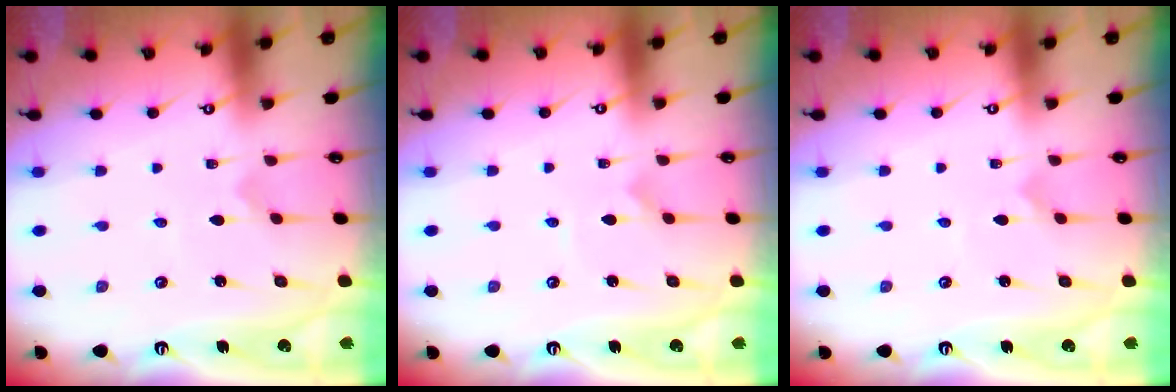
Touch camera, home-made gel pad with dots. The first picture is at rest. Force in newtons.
{"total": 0.6, "press": 0.5, "slide": 0.1}
{"total": 0.0}